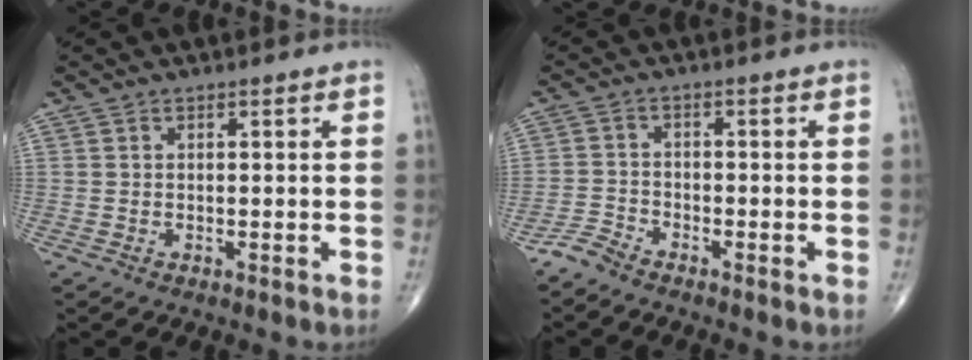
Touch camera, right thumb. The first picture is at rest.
{"total": 2.6, "force": [-2.5, 0.5, 0.5], "torque": [-0.011, -0.004, -0.059]}